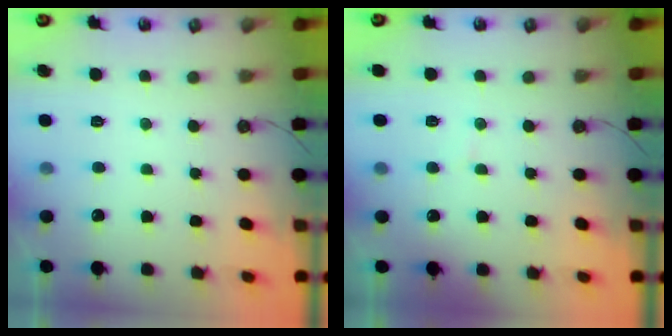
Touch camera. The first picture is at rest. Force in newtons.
{"total": 1.8, "press": 1.8, "slide": 0.1}